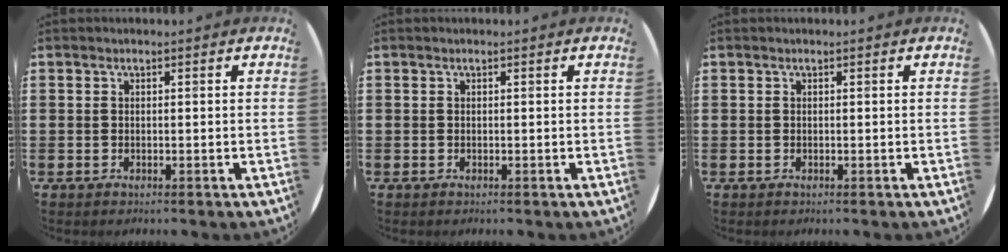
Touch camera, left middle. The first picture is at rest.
{"total": 0.0}
{"total": 0.0}